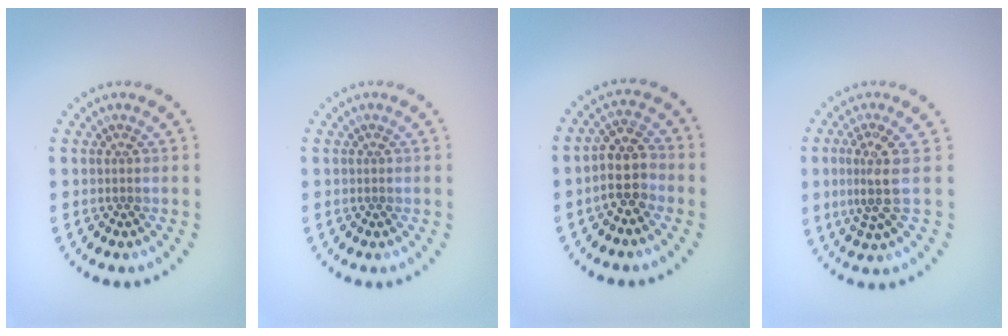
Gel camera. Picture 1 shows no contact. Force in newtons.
{"total": 0.0}
{"total": 3.4, "press": 3.0, "slide": 1.6}
{"total": 3.3, "press": 2.5, "slide": 2.2}